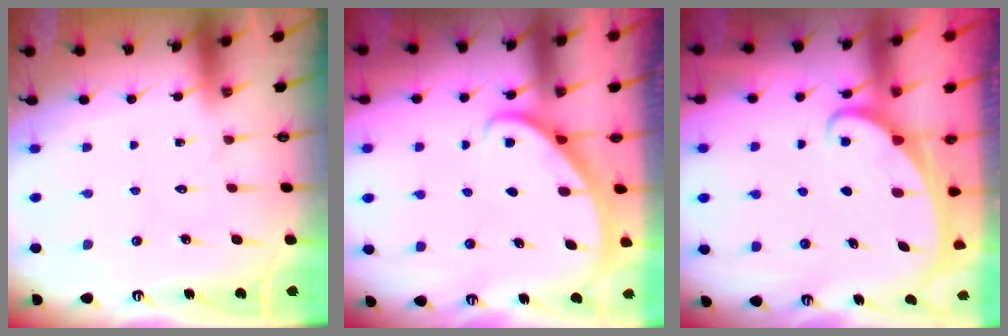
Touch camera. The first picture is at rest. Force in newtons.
{"total": 2.3, "press": 2.3, "slide": 0.2}
{"total": 2.4, "press": 2.4, "slide": 0.3}